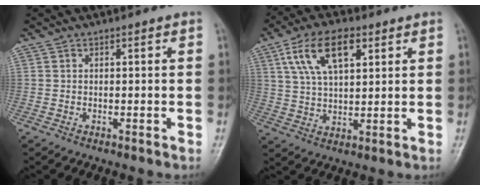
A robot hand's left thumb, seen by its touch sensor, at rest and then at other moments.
{"total": 11.5, "force": [5.0, 5.7, 8.6], "torque": [-0.151, -0.003, 0.095]}